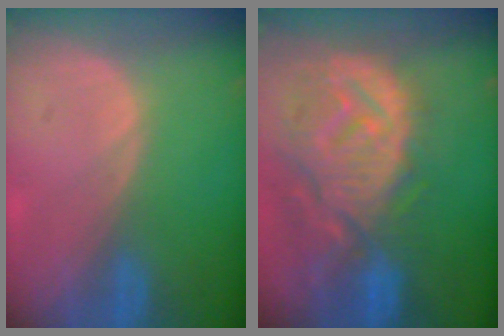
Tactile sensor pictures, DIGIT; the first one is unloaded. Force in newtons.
{"total": 13.0, "press": 11.4, "slide": 6.3}